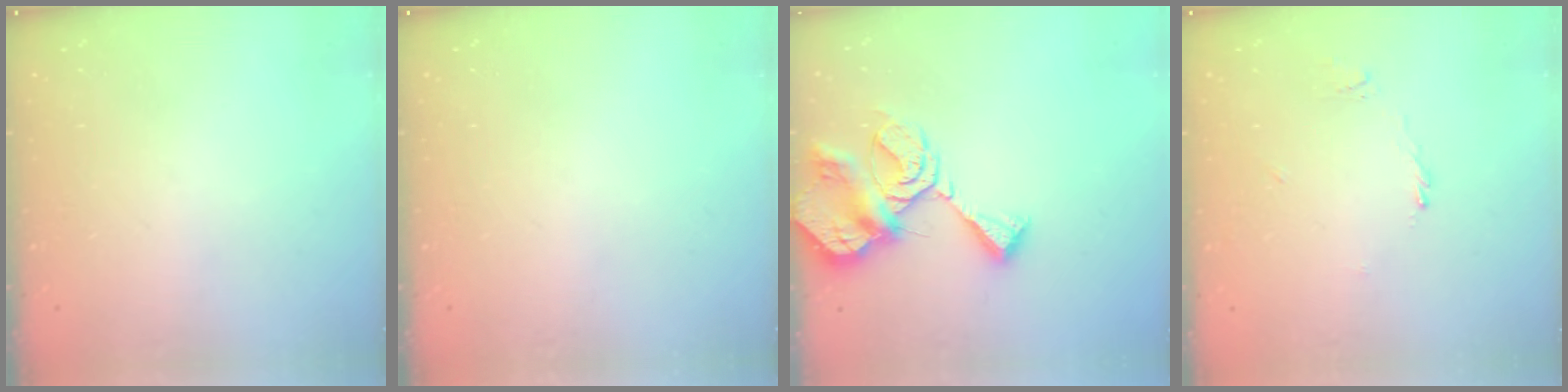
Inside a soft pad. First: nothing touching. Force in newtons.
{"total": 0.0}
{"total": 11.1, "press": 11.1, "slide": 0.8}
{"total": 1.1, "press": 1.1, "slide": 0.4}